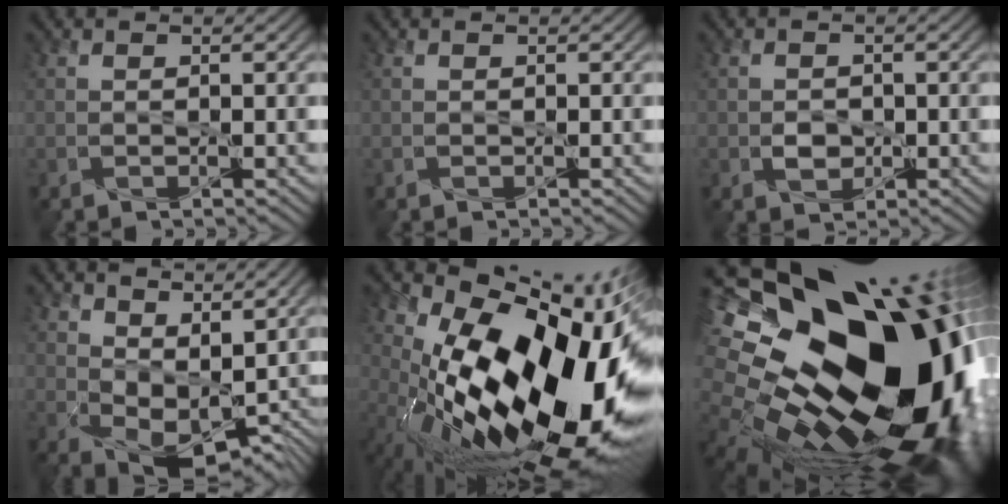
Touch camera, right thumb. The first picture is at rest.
{"total": 0.0}
{"total": 2.0, "force": [-0.4, 1.6, 1.0], "torque": [-0.017, -0.001, -0.009]}
{"total": 9.8, "force": [4.6, 5.6, 6.6], "torque": [-0.120, -0.007, 0.090]}
{"total": 21.6, "force": [-0.4, 11.5, 18.3], "torque": [-0.316, -0.018, -0.003]}
{"total": 22.7, "force": [2.9, 16.0, 15.9], "torque": [-0.291, -0.044, 0.048]}